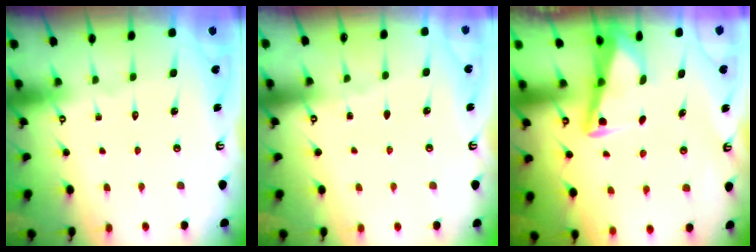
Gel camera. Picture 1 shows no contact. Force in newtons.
{"total": 2.6, "press": 2.6, "slide": 0.3}
{"total": 3.8, "press": 3.7, "slide": 0.4}